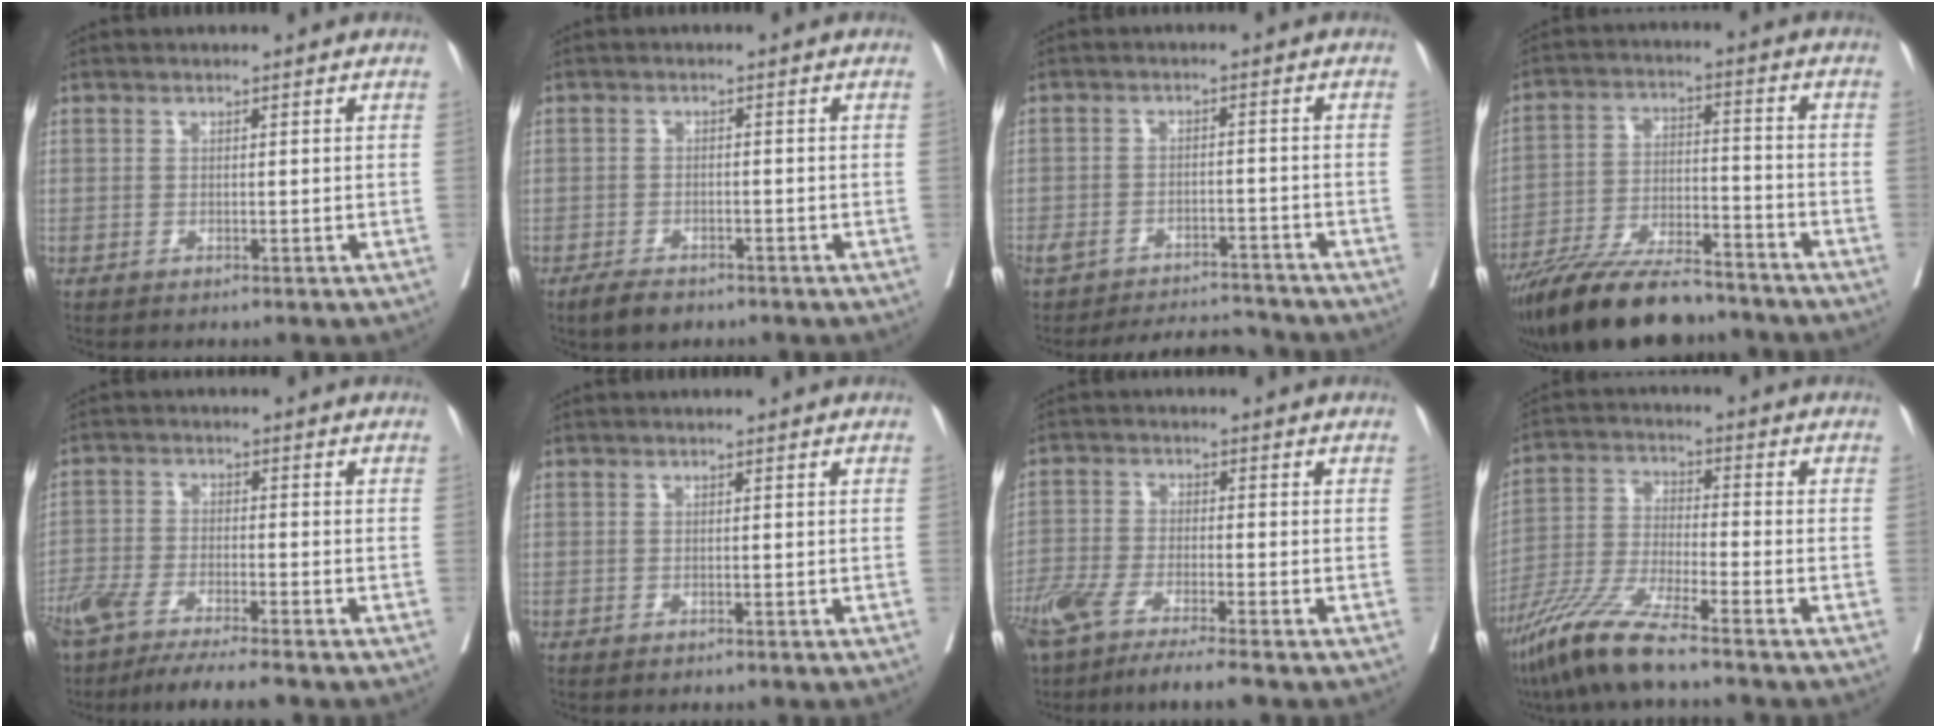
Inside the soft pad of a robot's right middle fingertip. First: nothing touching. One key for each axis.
{"total": 2.2, "fx": -1.6, "fy": 1.3, "fz": 0.8, "tx": -0.023, "ty": -0.002, "tz": -0.022}
{"total": 9.4, "fx": -9.0, "fy": 2.2, "fz": 1.5, "tx": -0.030, "ty": 0.014, "tz": -0.132}
{"total": 17.6, "fx": -15.2, "fy": 3.5, "fz": 8.1, "tx": -0.159, "ty": -0.013, "tz": -0.259}
{"total": 12.2, "fx": -10.0, "fy": 1.2, "fz": 6.9, "tx": -0.117, "ty": -0.025, "tz": -0.167}
{"total": 0.8, "fx": -0.6, "fy": 0.3, "fz": 0.3, "tx": -0.013, "ty": -0.002, "tz": -0.007}
{"total": 10.0, "fx": -7.6, "fy": 0.6, "fz": 6.5, "tx": -0.115, "ty": -0.021, "tz": -0.133}
{"total": 10.3, "fx": -7.8, "fy": 0.1, "fz": 6.8, "tx": -0.146, "ty": -0.031, "tz": -0.156}